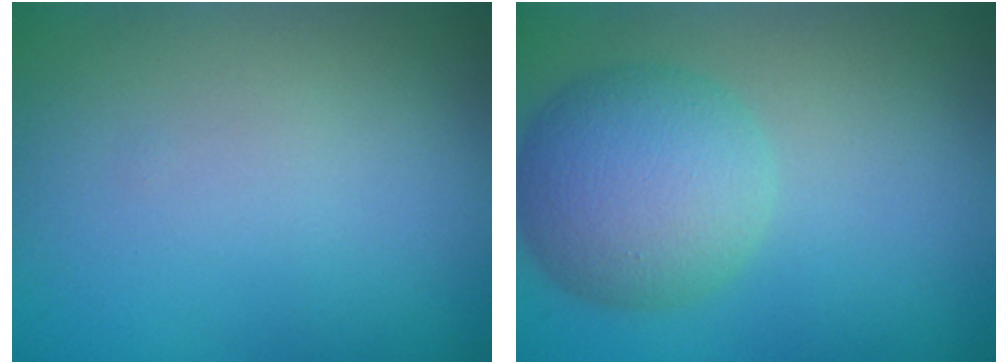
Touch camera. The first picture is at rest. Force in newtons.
{"total": 6.6, "press": 6.6, "slide": 0.2}